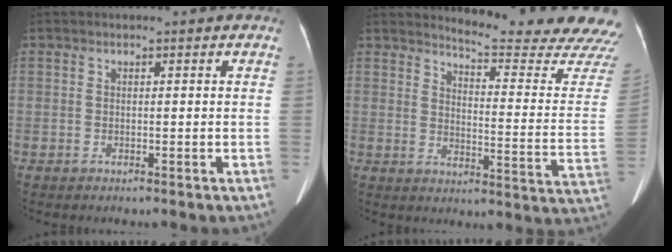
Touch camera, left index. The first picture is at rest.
{"total": 19.1, "force": [18.6, -1.2, 3.8], "torque": [-0.053, -0.152, 0.209]}